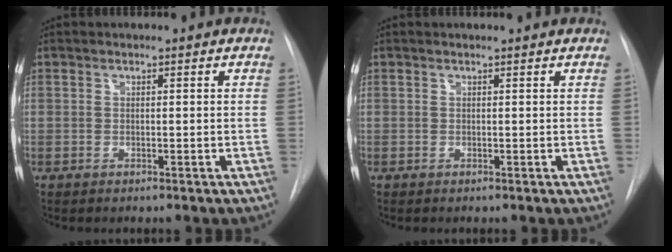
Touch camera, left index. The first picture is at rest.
{"total": 1.4, "force": [1.4, -0.1, 0.2], "torque": [-0.010, 0.012, 0.017]}